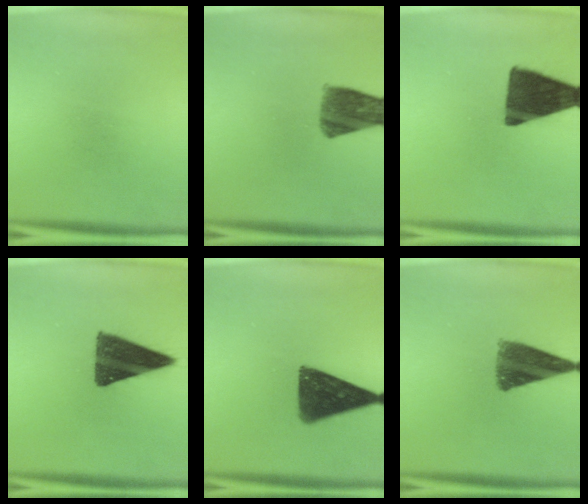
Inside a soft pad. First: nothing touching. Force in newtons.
{"total": 9.2}
{"total": 14.7}
{"total": 13.4}
{"total": 12.7}
{"total": 9.6}